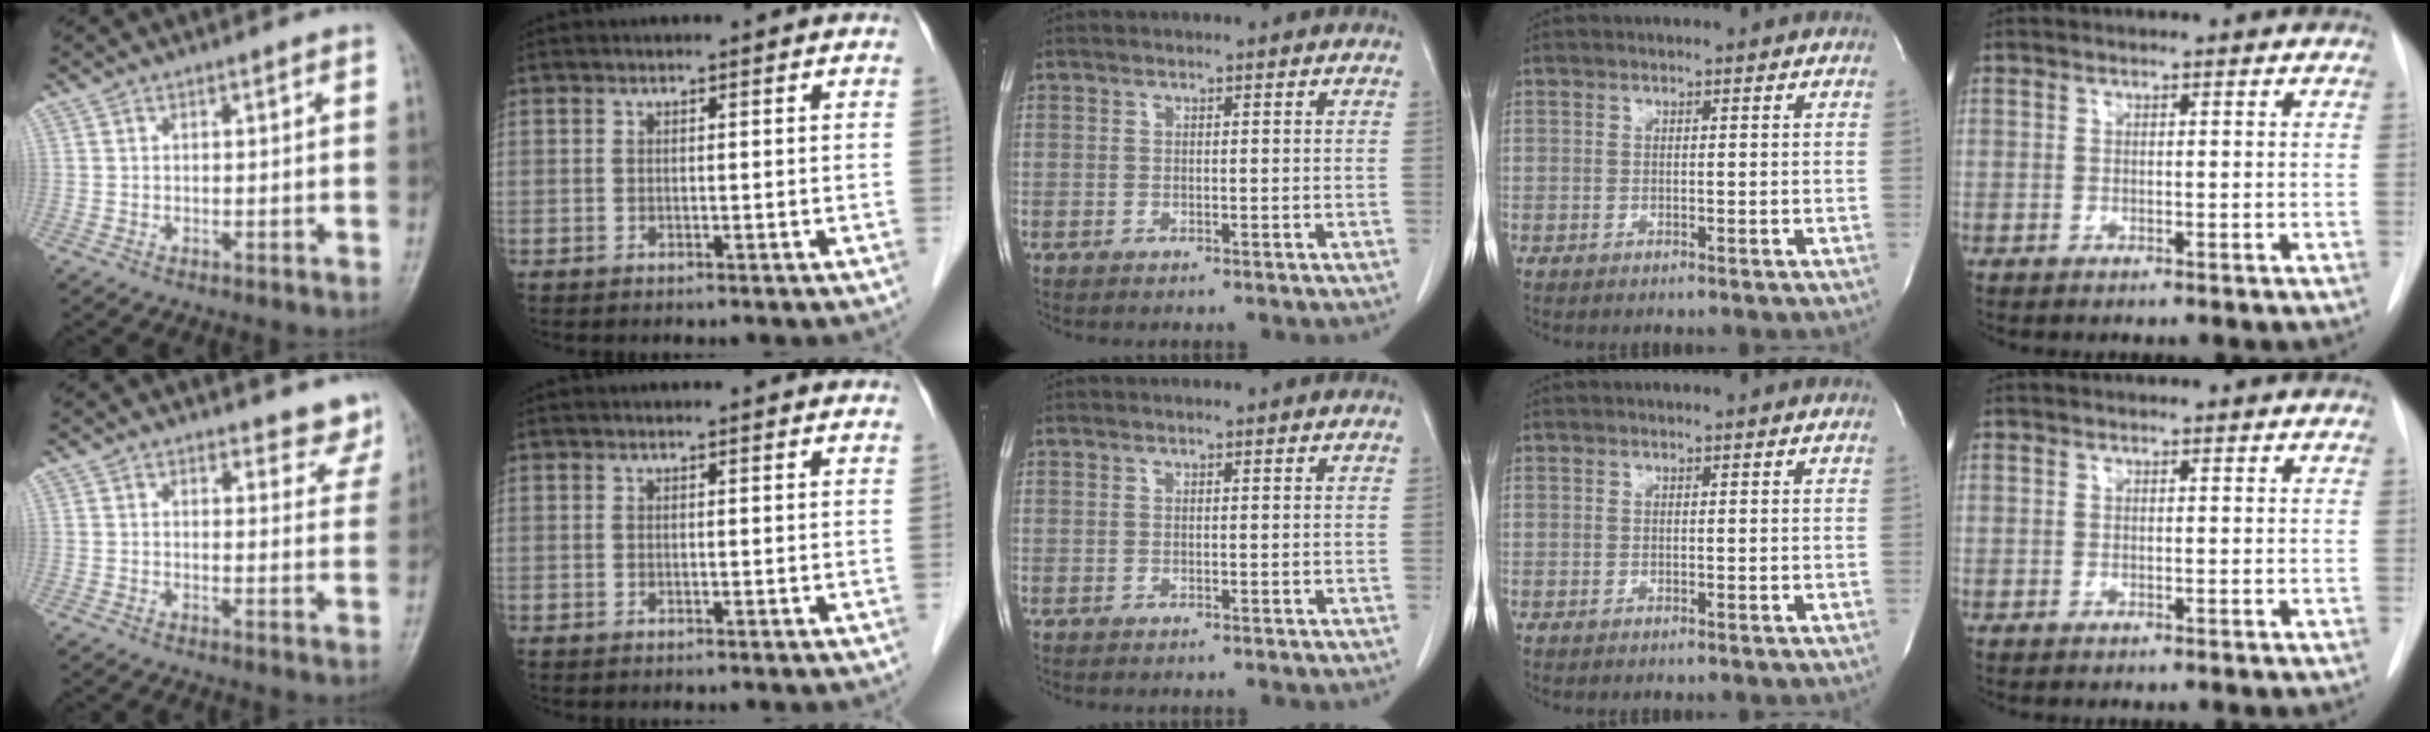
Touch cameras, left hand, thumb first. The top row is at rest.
{"thumb": {"total": 6.2, "force": [5.8, 2.2, 0.5], "torque": [0.031, -0.037, 0.047]}, "index": {"total": 2.1, "force": [2.1, 0.3, 0.3], "torque": [-0.014, 0.006, 0.015]}}